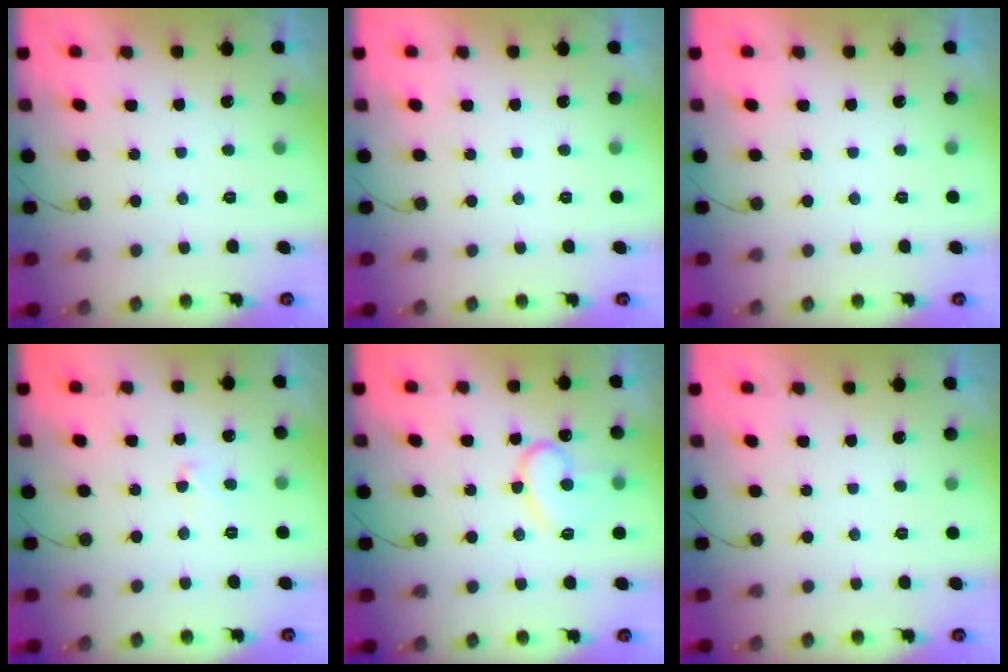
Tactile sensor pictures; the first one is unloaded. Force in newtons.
{"total": 0.0}
{"total": 0.0}
{"total": 4.7, "press": 4.6, "slide": 0.4}
{"total": 13.4, "press": 13.4, "slide": 1.2}
{"total": 0.0}